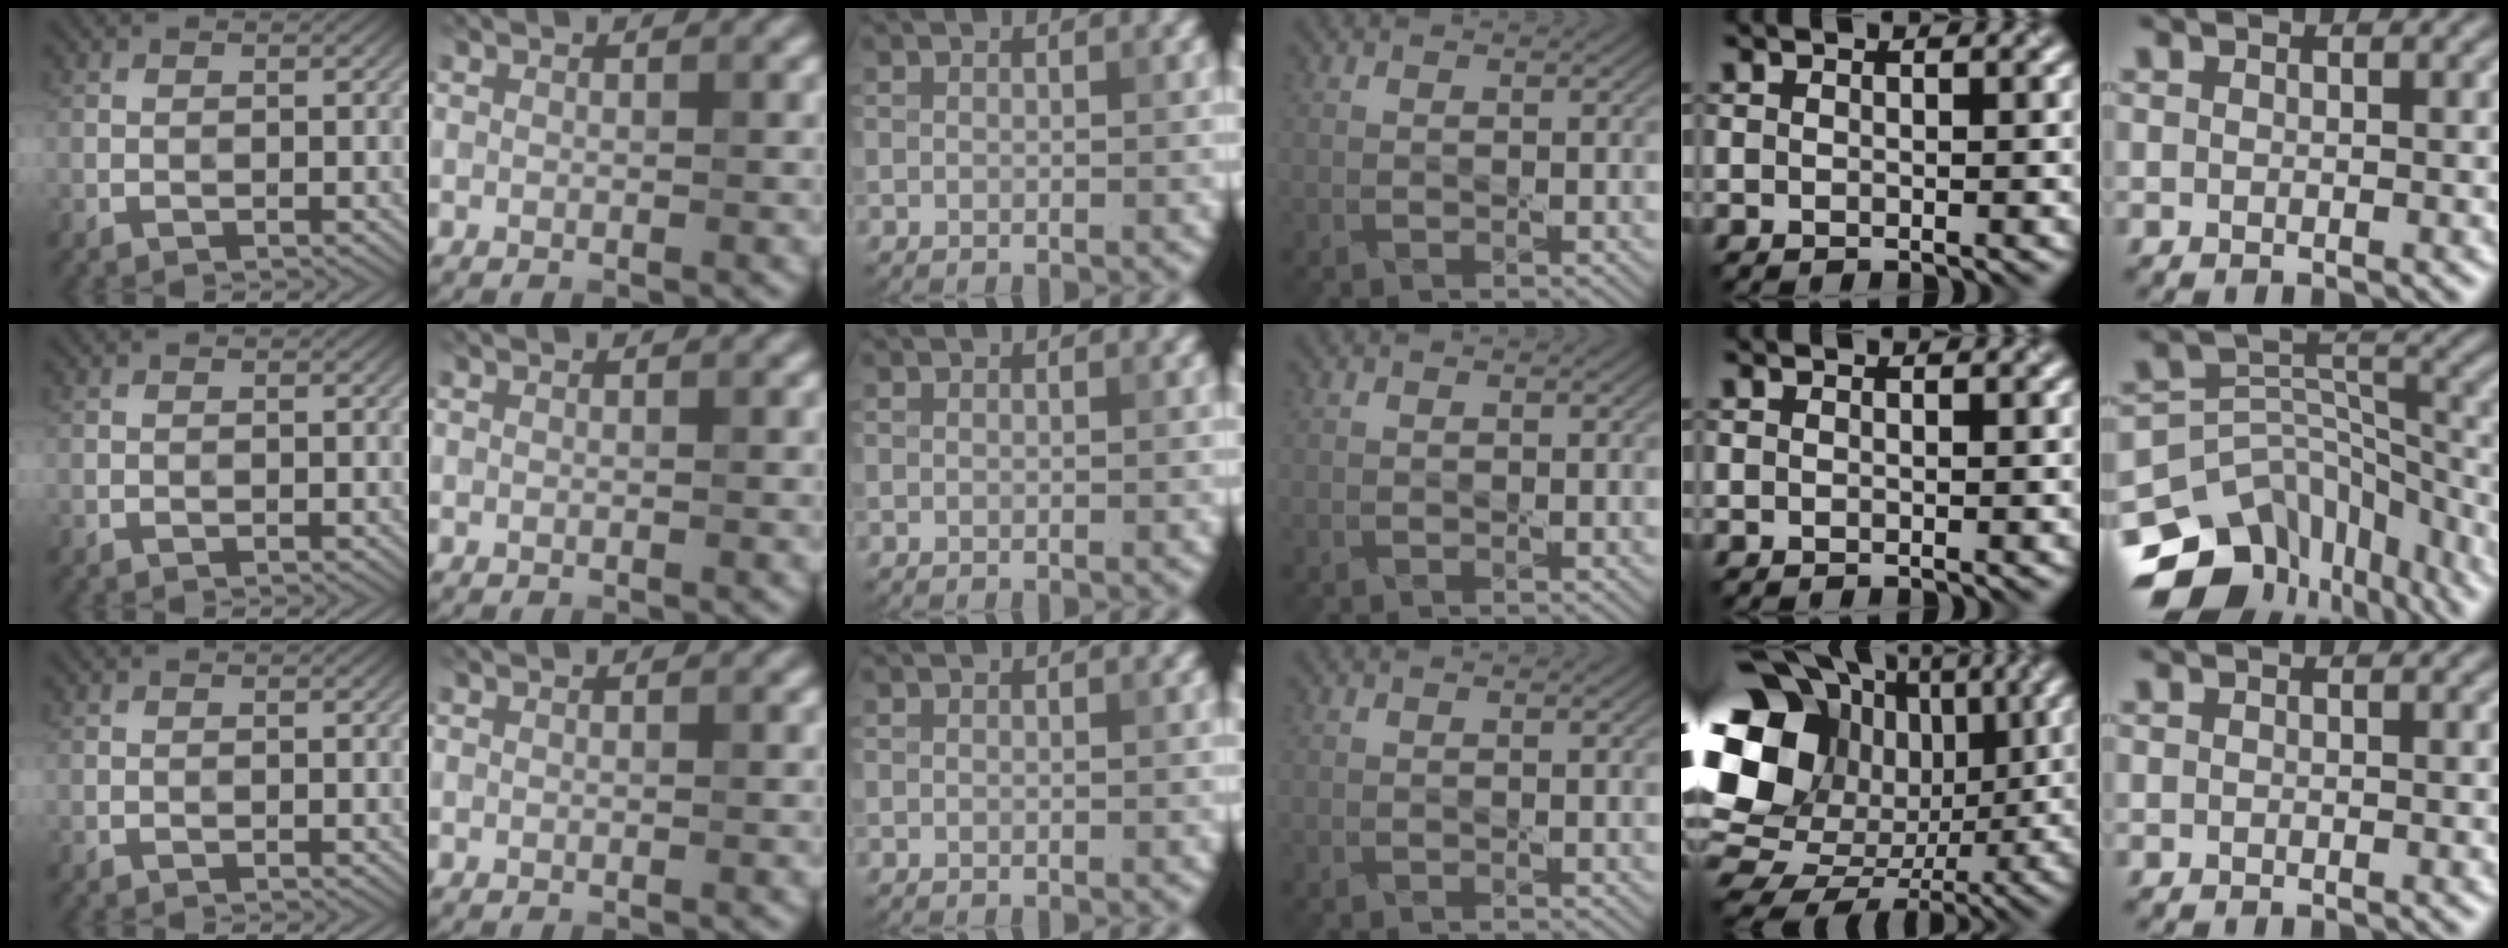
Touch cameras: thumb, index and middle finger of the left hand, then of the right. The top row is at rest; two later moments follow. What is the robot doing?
{"motion": "press", "object": "camera"}